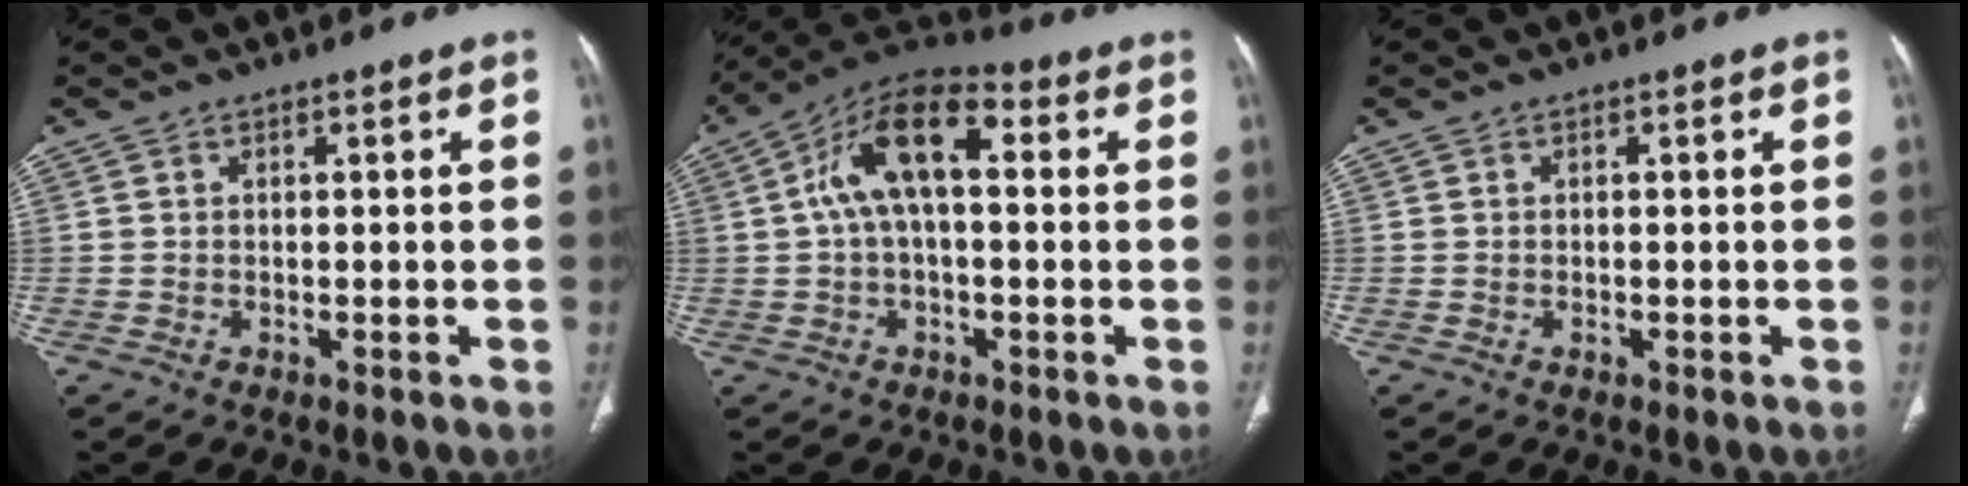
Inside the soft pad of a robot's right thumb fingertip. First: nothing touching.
{"total": 13.3, "force": [2.2, 6.6, 11.4], "torque": [-0.196, 0.039, 0.029]}
{"total": 0.0}